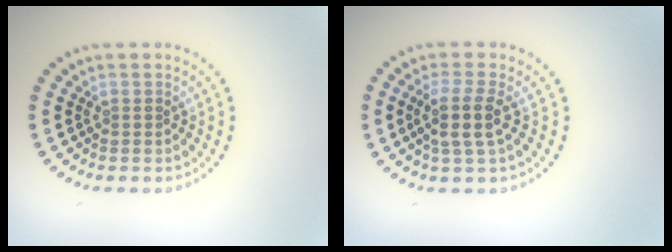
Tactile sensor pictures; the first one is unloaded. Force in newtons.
{"total": 2.8, "press": 2.3, "slide": 1.6}